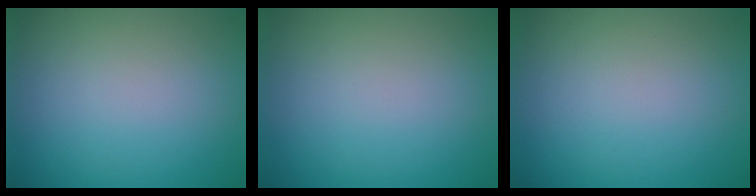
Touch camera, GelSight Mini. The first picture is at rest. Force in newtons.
{"total": 0.0}
{"total": 0.0}